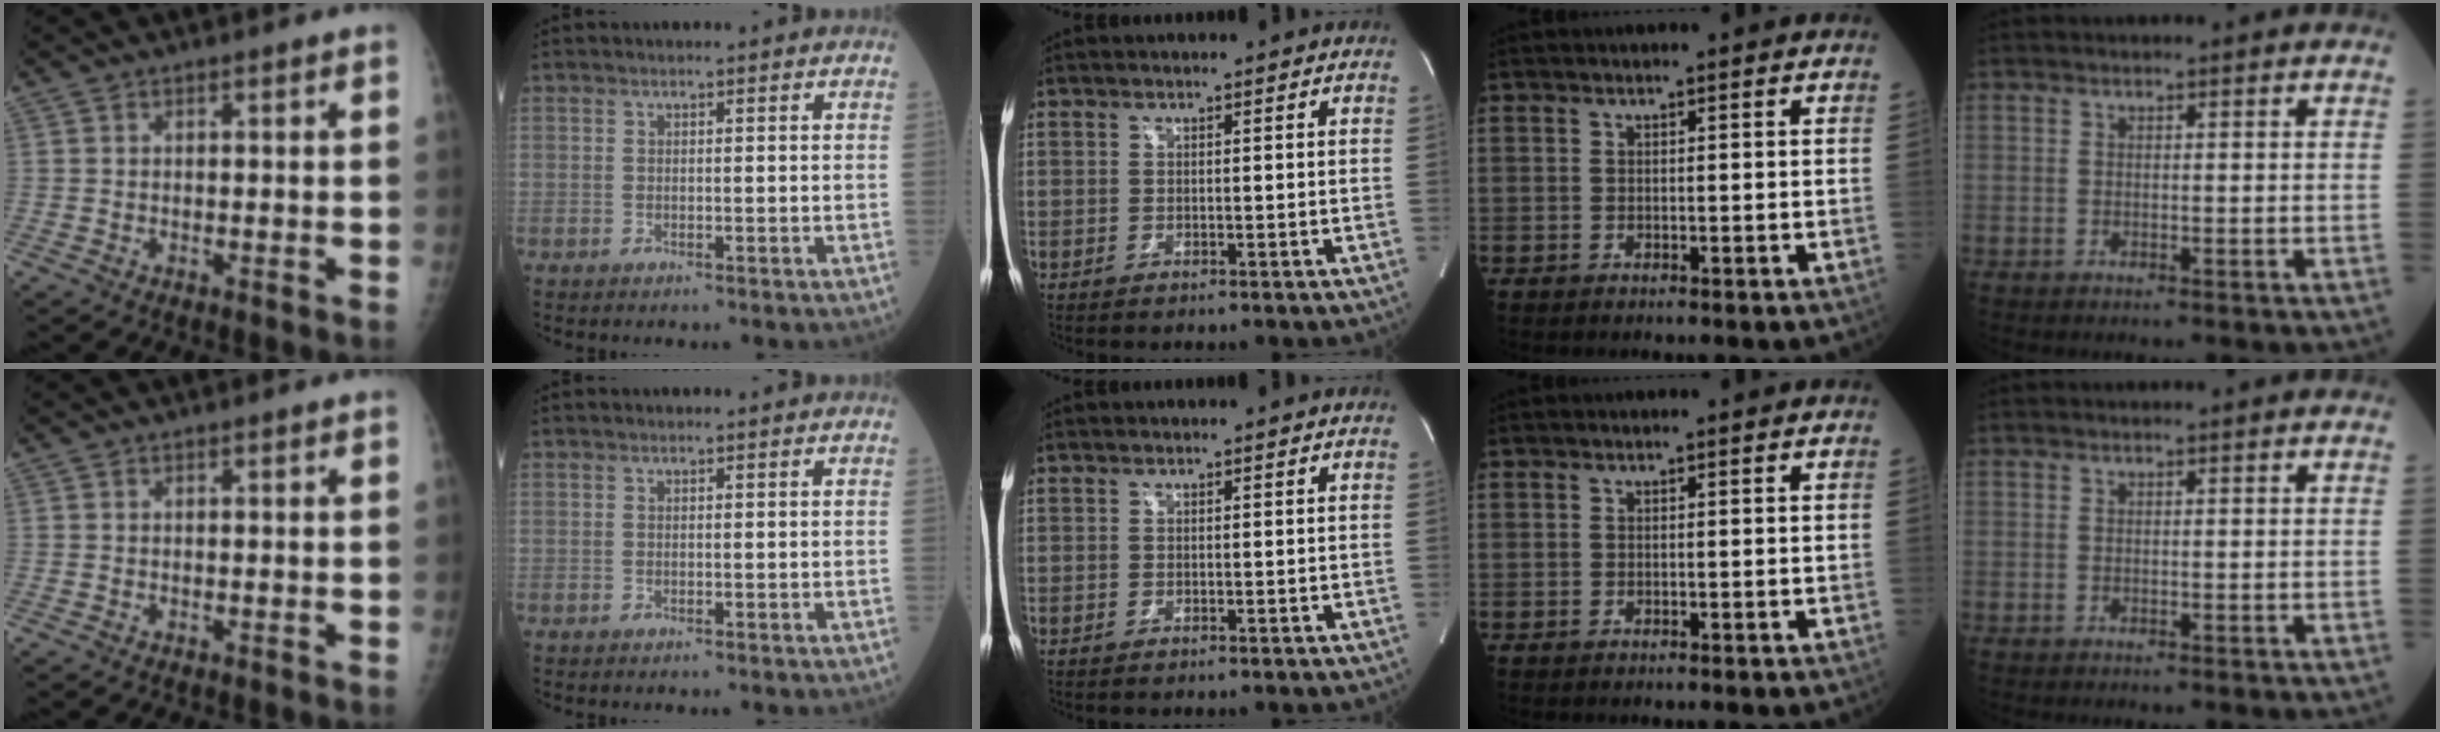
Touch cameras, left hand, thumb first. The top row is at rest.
{}